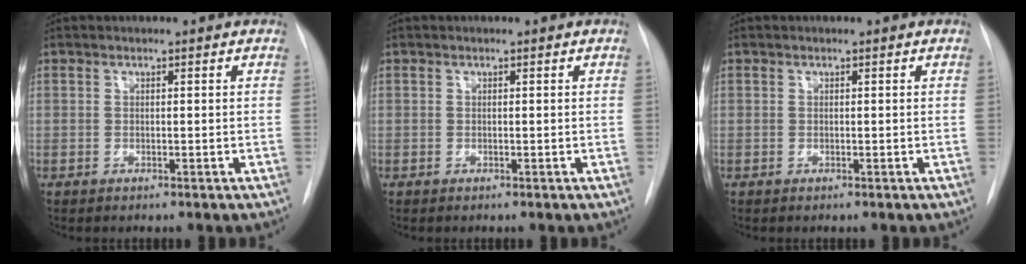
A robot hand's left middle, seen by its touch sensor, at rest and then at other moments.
{"total": 0.0}
{"total": 0.0}